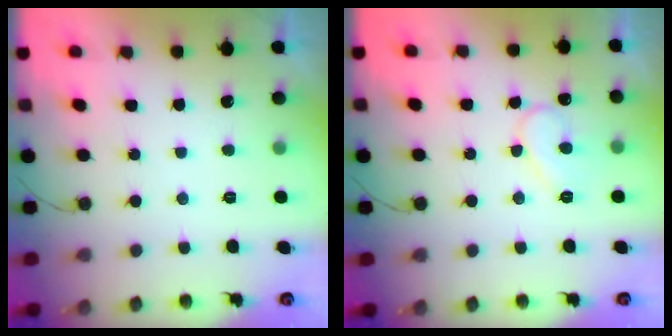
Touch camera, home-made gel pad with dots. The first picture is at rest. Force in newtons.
{"total": 9.5, "press": 9.5, "slide": 0.9}